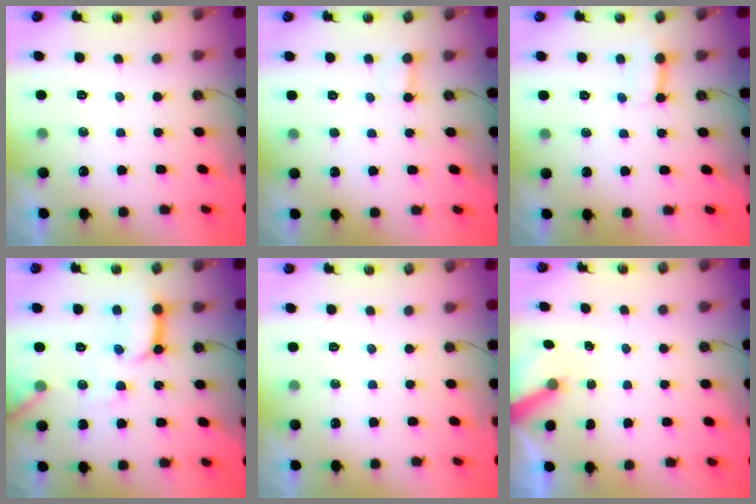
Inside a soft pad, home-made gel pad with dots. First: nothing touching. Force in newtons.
{"total": 2.5, "press": 2.5, "slide": 0.1}
{"total": 3.6, "press": 3.6, "slide": 0.1}
{"total": 13.5, "press": 13.4, "slide": 1.3}
{"total": 0.0}
{"total": 5.0, "press": 4.9, "slide": 0.4}